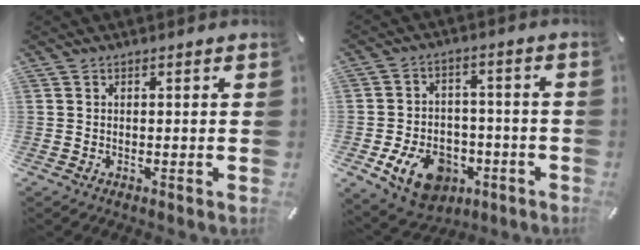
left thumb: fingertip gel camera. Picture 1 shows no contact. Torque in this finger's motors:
{"motor_torque": [1.08, 2.87, 0.33, 0.10, 0.13]}